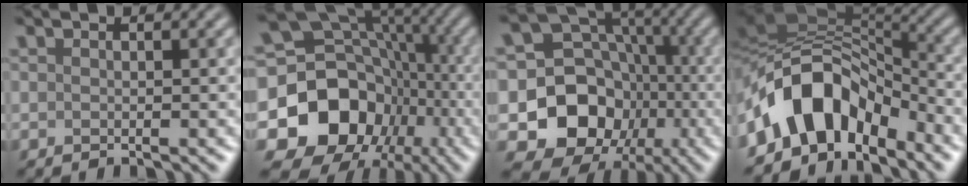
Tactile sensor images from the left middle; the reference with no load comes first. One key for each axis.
{"total": 16.1, "fx": -4.1, "fy": 13.3, "fz": 8.0, "tx": -0.157, "ty": -0.010, "tz": -0.073}
{"total": 11.2, "fx": -2.7, "fy": 9.7, "fz": 4.8, "tx": -0.083, "ty": -0.003, "tz": -0.063}
{"total": 9.8, "fx": -4.2, "fy": 6.0, "fz": 6.5, "tx": -0.100, "ty": 0.019, "tz": -0.080}